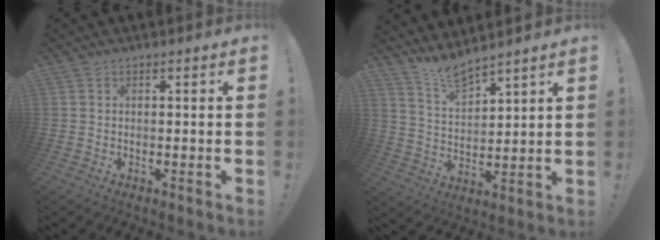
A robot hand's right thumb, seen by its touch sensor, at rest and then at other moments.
{"total": 8.3, "force": [7.7, 1.3, 2.7], "torque": [-0.058, -0.057, 0.144]}